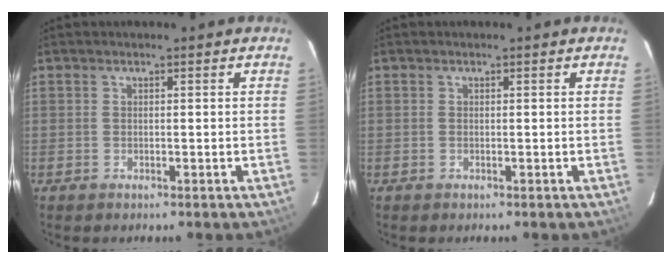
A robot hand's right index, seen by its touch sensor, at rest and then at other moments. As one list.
[{"total": 0.0}]